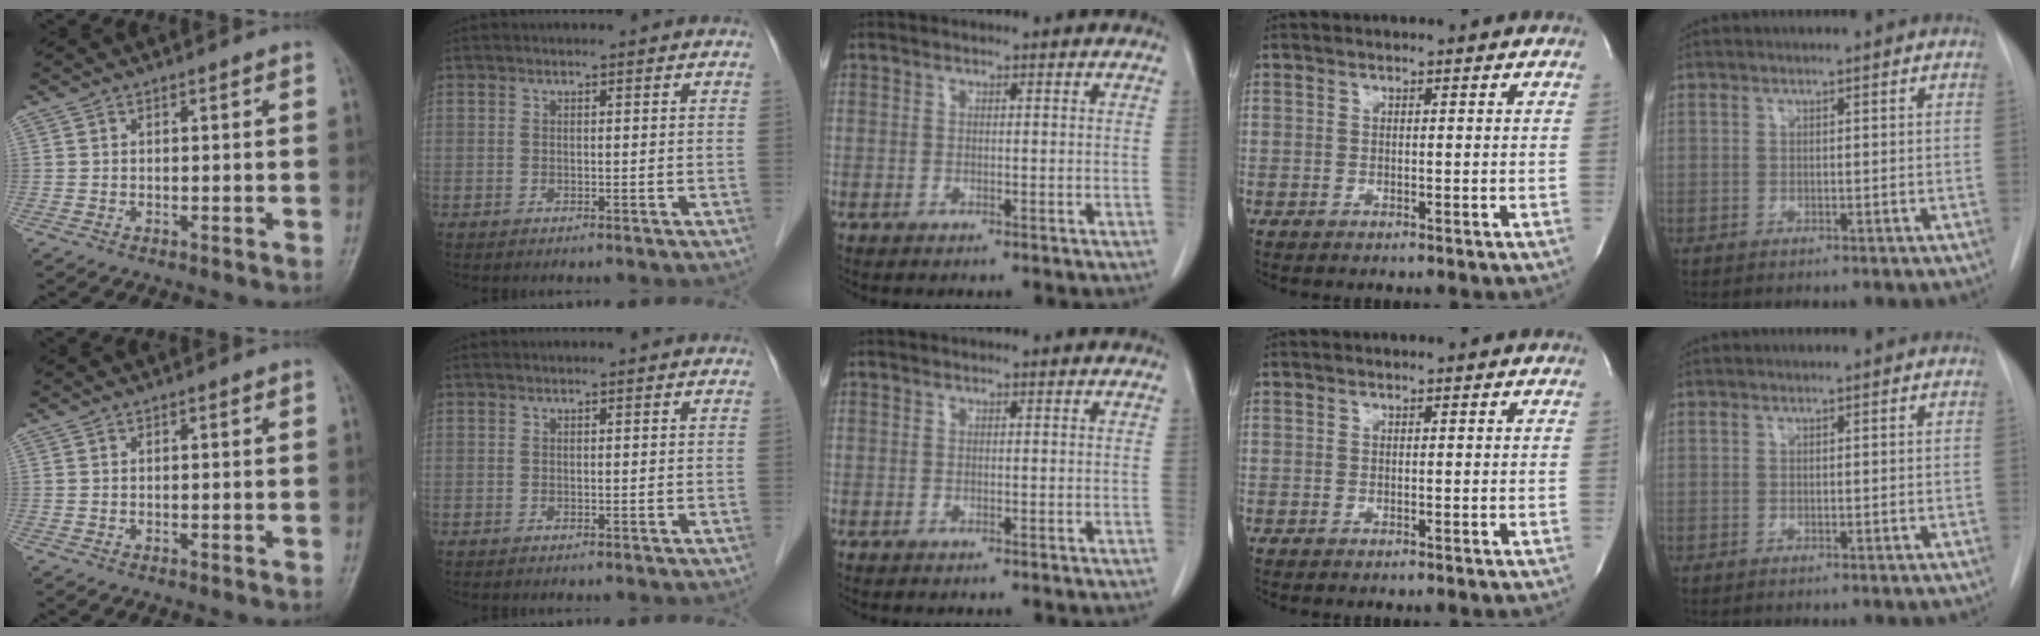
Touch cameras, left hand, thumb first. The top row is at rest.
{}